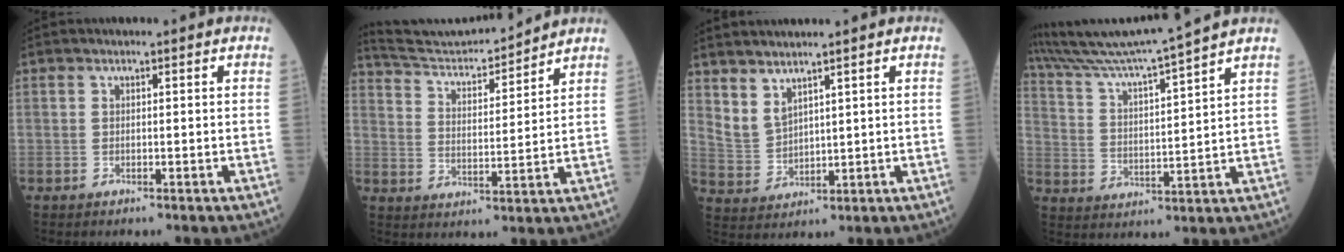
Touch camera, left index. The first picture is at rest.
{"total": 13.3, "force": [12.9, 0.0, 3.3], "torque": [-0.070, 0.008, 0.217]}
{"total": 4.2, "force": [3.5, 1.5, 1.8], "torque": [-0.048, -0.001, 0.086]}
{"total": 14.8, "force": [13.1, -2.5, 6.3], "torque": [-0.122, -0.007, 0.213]}